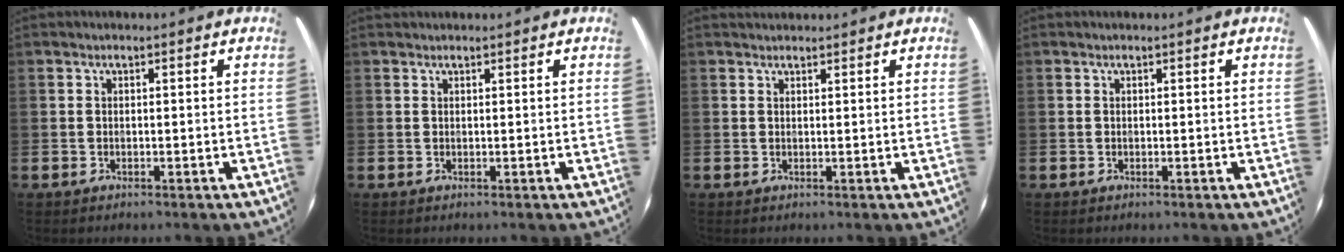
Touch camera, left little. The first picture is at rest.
{"total": 0.6, "force": [0.5, 0.1, -0.1], "torque": [0.009, -0.002, 0.009]}
{"total": 1.0, "force": [0.9, 0.3, -0.1], "torque": [0.010, -0.001, 0.016]}
{"total": 0.0}